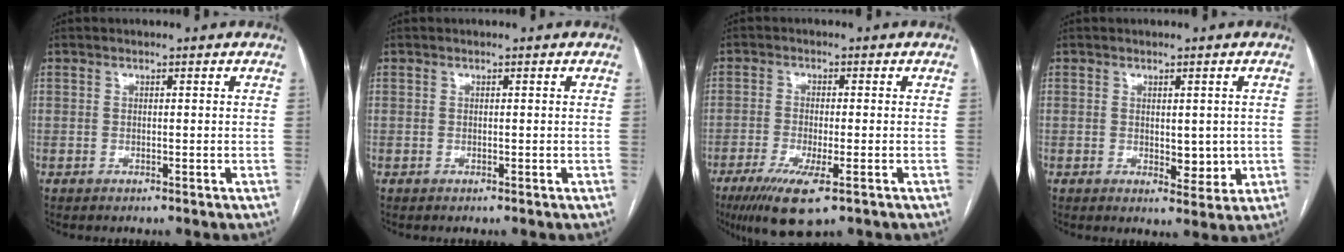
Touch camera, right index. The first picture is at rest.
{"total": 0.0}
{"total": 8.3, "force": [-4.8, 1.5, 6.7], "torque": [-0.119, -0.023, -0.078]}
{"total": 4.1, "force": [-0.2, 2.3, 3.4], "torque": [-0.039, -0.008, 0.006]}